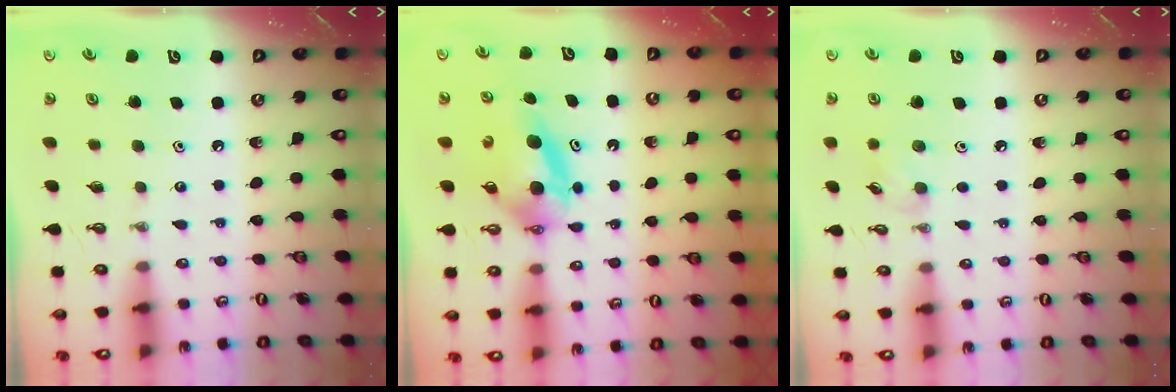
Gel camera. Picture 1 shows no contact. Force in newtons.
{"total": 6.9, "press": 5.6, "slide": 4.0}
{"total": 5.7, "press": 5.5, "slide": 1.4}